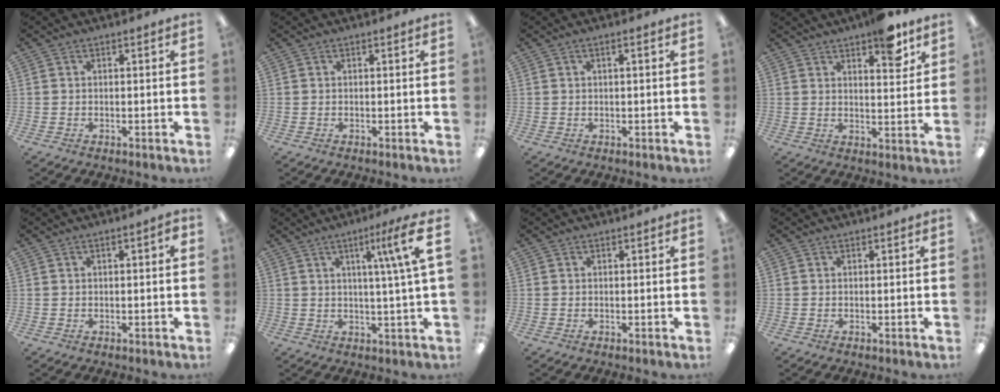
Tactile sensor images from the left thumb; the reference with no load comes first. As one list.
[{"total": 0.0}, {"total": 1.4, "force": [0.4, 0.2, 1.4], "torque": [-0.025, 0.001, 0.006]}, {"total": 8.4, "force": [5.8, 2.9, 5.3], "torque": [-0.053, -0.035, 0.092]}, {"total": 2.1, "force": [0.5, 0.5, 2.0], "torque": [-0.037, 0.003, 0.008]}, {"total": 10.9, "force": [4.2, 0.5, 10.0], "torque": [-0.158, -0.009, 0.058]}, {"total": 0.0}, {"total": 0.0}]